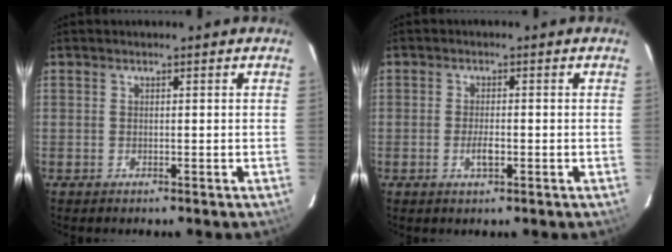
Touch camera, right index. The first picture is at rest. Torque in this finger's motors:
{"motor_torque": [1.14, 0.56, 0.57, 0.07]}